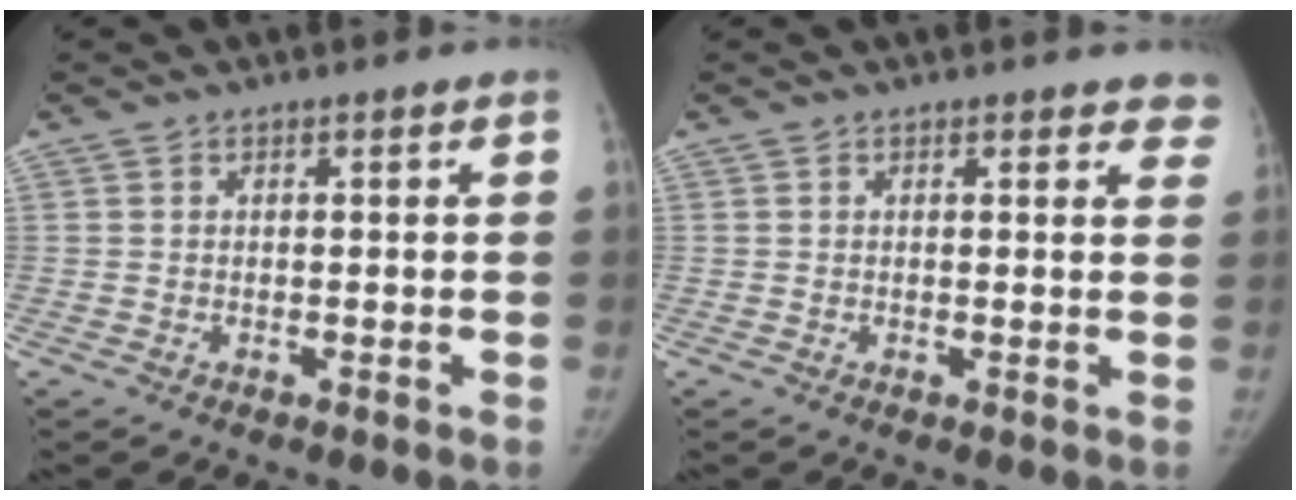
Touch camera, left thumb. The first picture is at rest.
{"total": 4.2, "force": [3.5, 1.6, 1.6], "torque": [0.015, -0.012, 0.025]}